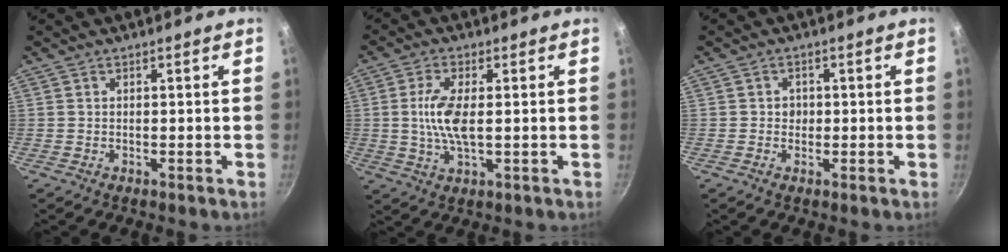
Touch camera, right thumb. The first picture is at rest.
{"total": 7.8, "force": [0.4, 3.0, 7.1], "torque": [-0.153, 0.000, 0.006]}
{"total": 1.7, "force": [-0.1, 1.6, 0.5], "torque": [0.006, -0.001, -0.004]}